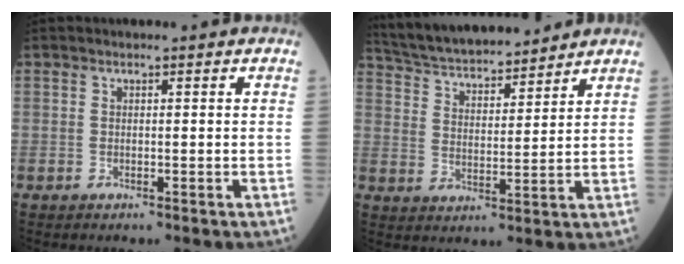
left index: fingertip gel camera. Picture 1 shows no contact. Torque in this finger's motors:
{"motor_torque": [0.07, -0.50, 0.27, 0.13]}